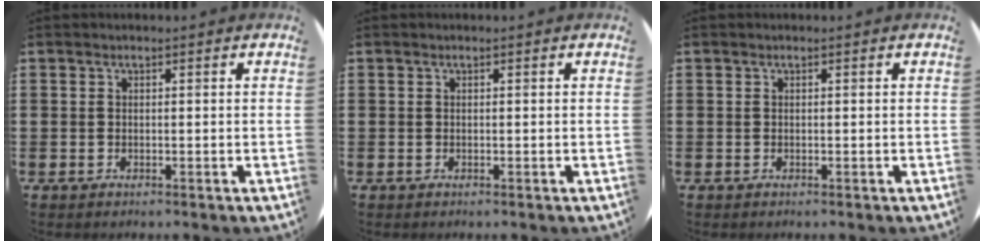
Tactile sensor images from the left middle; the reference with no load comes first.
{"total": 0.0}
{"total": 0.0}